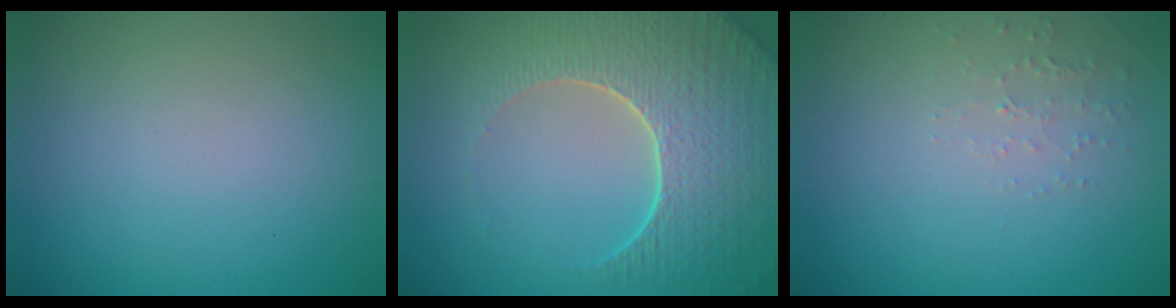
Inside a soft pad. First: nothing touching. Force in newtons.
{"total": 7.6, "press": 5.9, "slide": 4.8}
{"total": 1.3, "press": 1.3, "slide": 0.4}